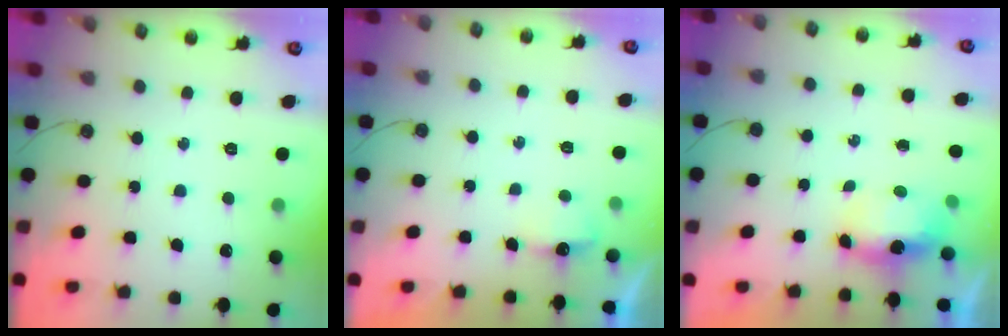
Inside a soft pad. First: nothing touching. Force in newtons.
{"total": 3.4, "press": 3.4, "slide": 0.5}
{"total": 5.9, "press": 5.9, "slide": 1.0}